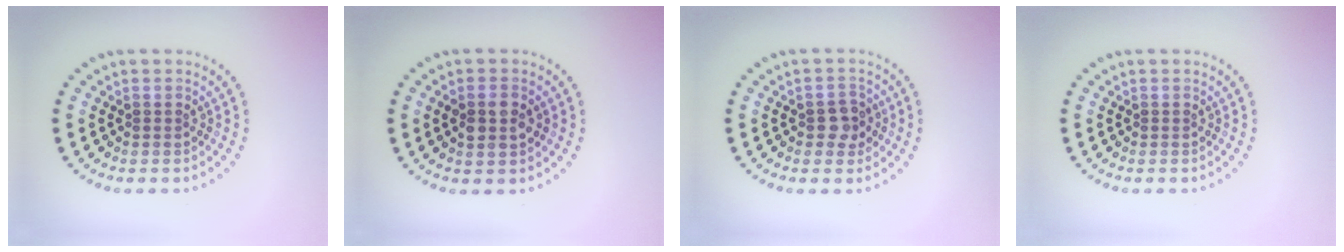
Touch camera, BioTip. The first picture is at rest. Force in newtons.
{"total": 2.5, "press": 2.4, "slide": 0.5}
{"total": 2.2, "press": 2.1, "slide": 0.5}
{"total": 0.0}